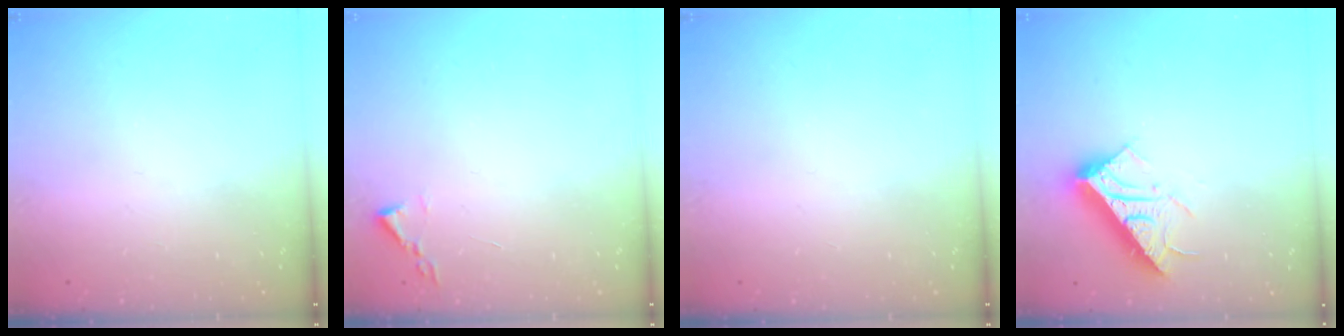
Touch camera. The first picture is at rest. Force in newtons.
{"total": 1.9, "press": 1.8, "slide": 0.3}
{"total": 0.0}
{"total": 16.3, "press": 16.3, "slide": 0.3}